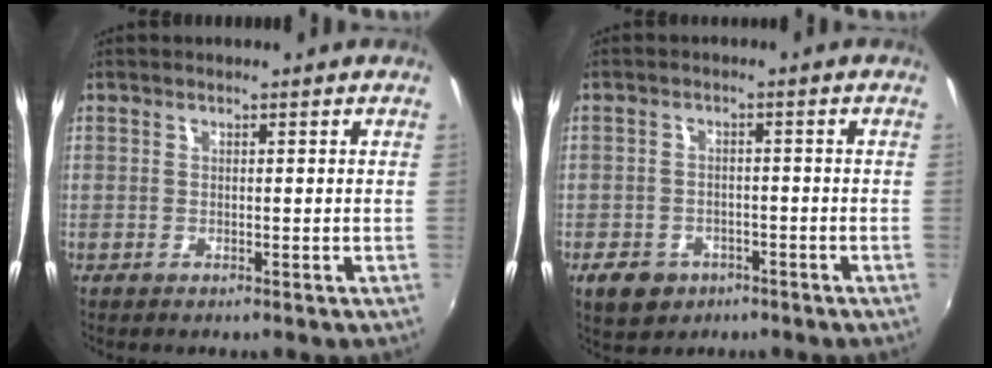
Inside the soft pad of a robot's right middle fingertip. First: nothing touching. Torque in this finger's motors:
{"motor_torque": [0.49, -0.52, 0.07, 0.02]}